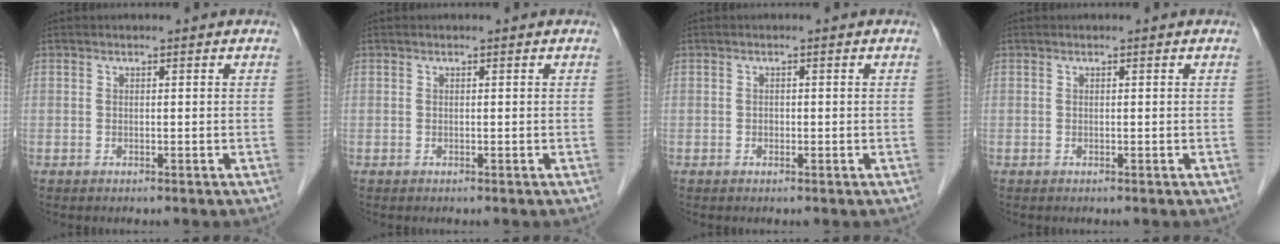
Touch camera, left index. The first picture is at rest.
{"total": 0.0}
{"total": 0.5, "force": [-0.1, 0.4, 0.3], "torque": [-0.004, 0.003, -0.004]}
{"total": 0.0}